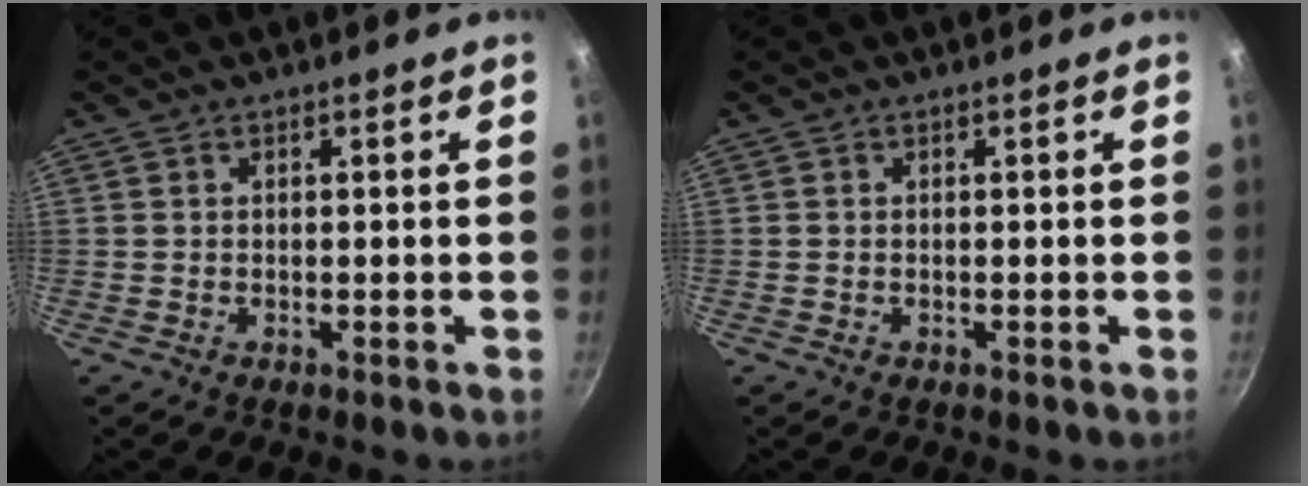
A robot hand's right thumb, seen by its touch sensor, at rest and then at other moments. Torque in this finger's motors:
{"motor_torque": [-0.02, -0.10, 0.21, 0.19, 0.04]}